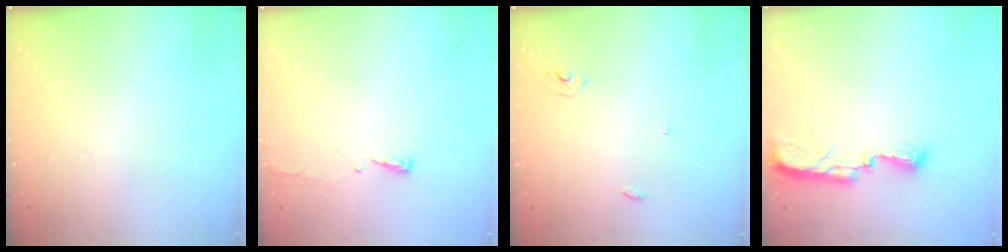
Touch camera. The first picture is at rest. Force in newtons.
{"total": 3.2, "press": 3.2, "slide": 0.6}
{"total": 2.4, "press": 2.4, "slide": 0.2}
{"total": 8.1, "press": 8.1, "slide": 1.0}